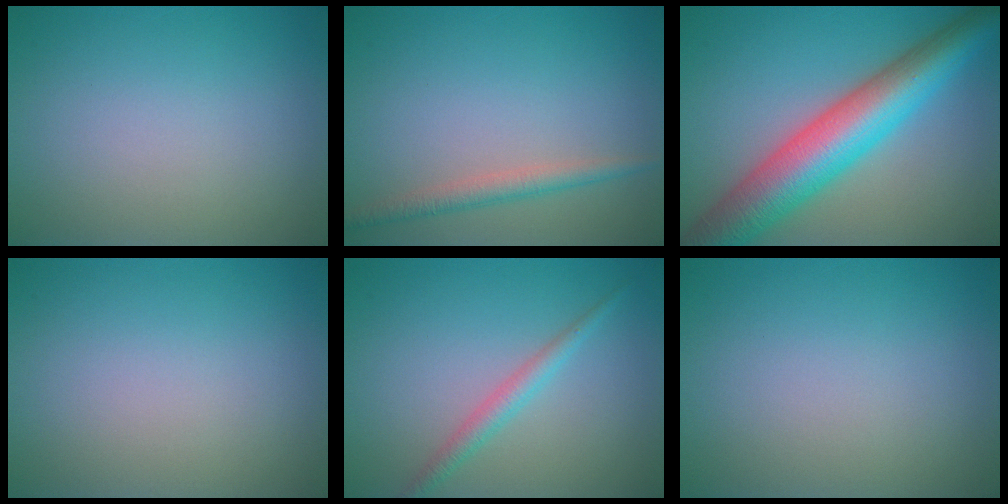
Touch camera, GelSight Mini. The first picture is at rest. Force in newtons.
{"total": 2.1, "press": 2.1, "slide": 0.0}
{"total": 10.0, "press": 10.0, "slide": 0.3}
{"total": 0.0}
{"total": 1.9, "press": 1.9, "slide": 0.1}
{"total": 0.0}